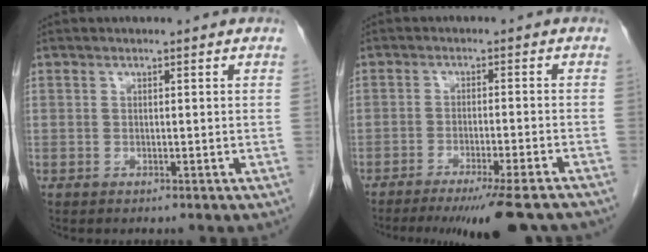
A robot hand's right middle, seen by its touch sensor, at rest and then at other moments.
{"total": 12.2, "force": [-10.2, 0.3, 6.6], "torque": [-0.080, -0.028, -0.148]}